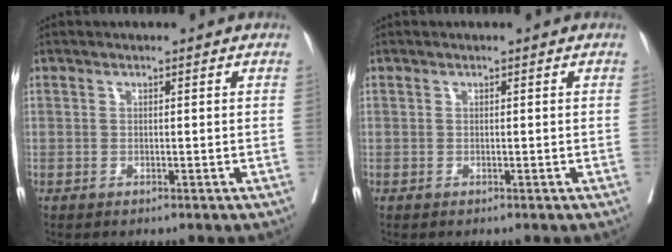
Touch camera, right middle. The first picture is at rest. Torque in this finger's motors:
{"motor_torque": [-0.22, -0.65, 0.04, 0.00]}